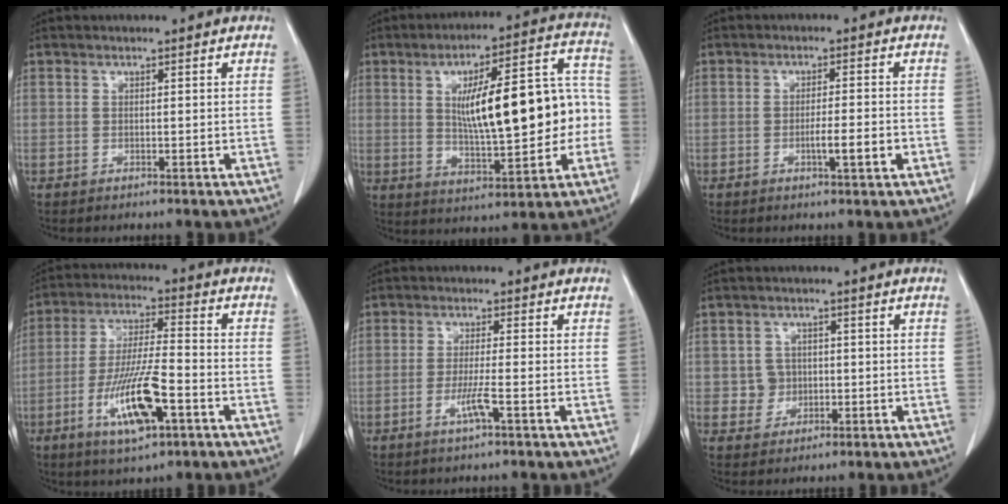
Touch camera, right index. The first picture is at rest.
{"total": 18.4, "force": [0.2, 5.1, 17.7], "torque": [-0.256, 0.034, 0.012]}
{"total": 4.4, "force": [-1.5, 0.4, 4.1], "torque": [-0.064, -0.002, -0.020]}
{"total": 12.4, "force": [-5.0, 2.3, 11.1], "torque": [-0.216, -0.010, -0.089]}
{"total": 3.6, "force": [-1.7, -0.3, 3.2], "torque": [-0.064, -0.007, -0.036]}
{"total": 3.2, "force": [-0.3, 3.2, 0.6], "torque": [0.003, 0.009, -0.001]}